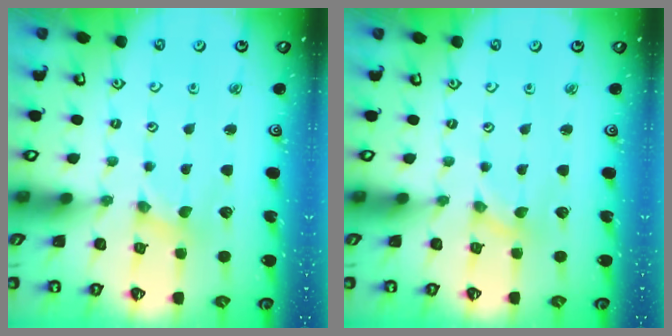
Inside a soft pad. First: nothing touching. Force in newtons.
{"total": 0.0}